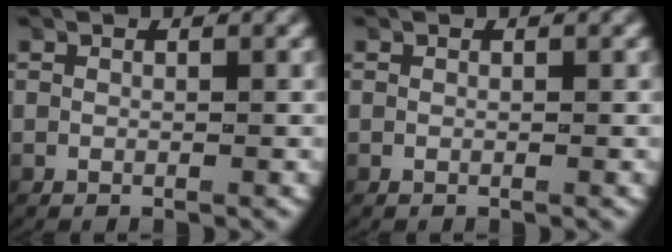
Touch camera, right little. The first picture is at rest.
{"total": 0.0}